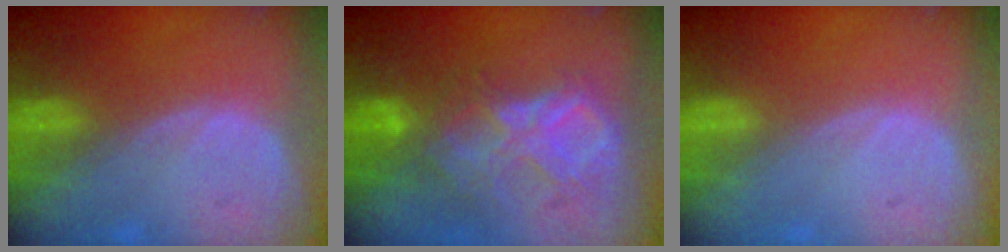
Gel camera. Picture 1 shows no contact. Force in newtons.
{"total": 8.8, "press": 7.7, "slide": 4.4}
{"total": 0.0}